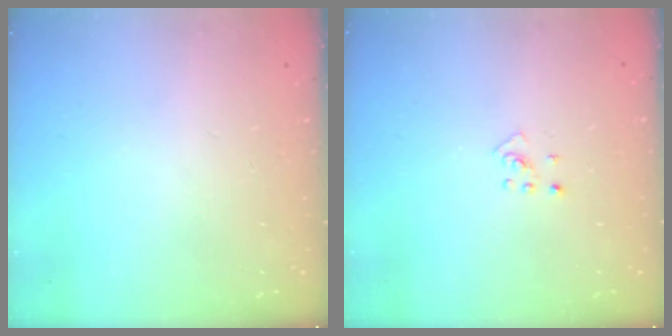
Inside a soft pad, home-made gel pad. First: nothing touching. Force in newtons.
{"total": 2.7, "press": 2.6, "slide": 0.6}